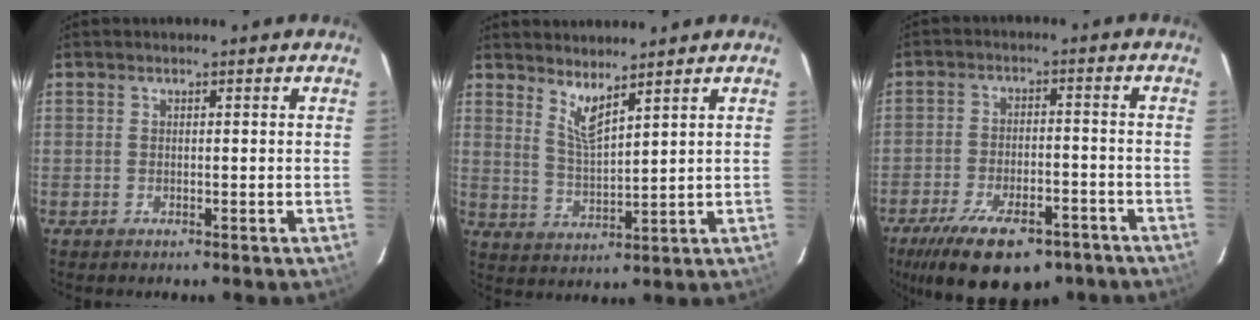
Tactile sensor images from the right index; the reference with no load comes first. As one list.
[{"total": 5.1, "force": [4.1, 0.4, 3.1], "torque": [-0.060, -0.011, 0.078]}, {"total": 17.3, "force": [-11.6, 7.3, 10.5], "torque": [-0.207, -0.022, -0.173]}]